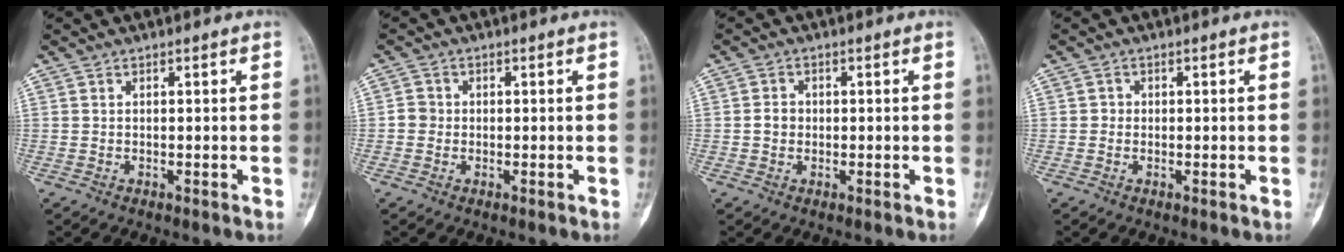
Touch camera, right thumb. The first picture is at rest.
{"total": 2.0, "force": [-0.3, 1.9, 0.6], "torque": [0.001, 0.007, -0.011]}
{"total": 2.2, "force": [-0.2, 2.0, 1.0], "torque": [-0.010, 0.008, -0.007]}
{"total": 0.9, "force": [-0.1, 0.9, 0.2], "torque": [0.002, 0.004, -0.004]}